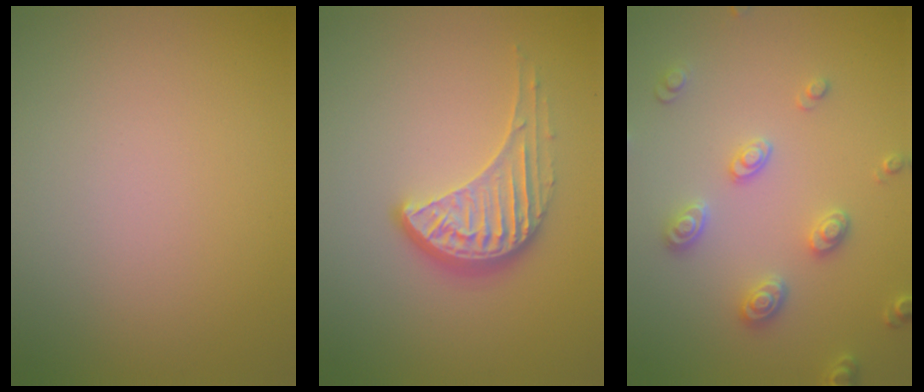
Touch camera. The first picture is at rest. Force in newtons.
{"total": 4.0, "press": 2.9, "slide": 2.7}
{"total": 2.9, "press": 2.8, "slide": 0.4}